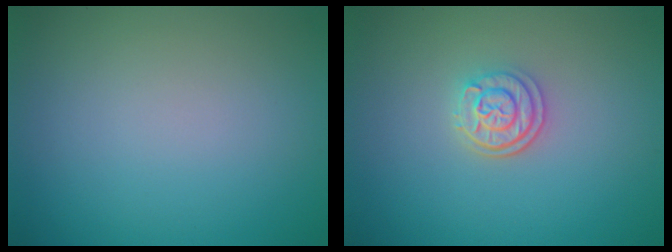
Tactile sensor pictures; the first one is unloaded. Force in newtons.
{"total": 2.6, "press": 2.2, "slide": 1.3}